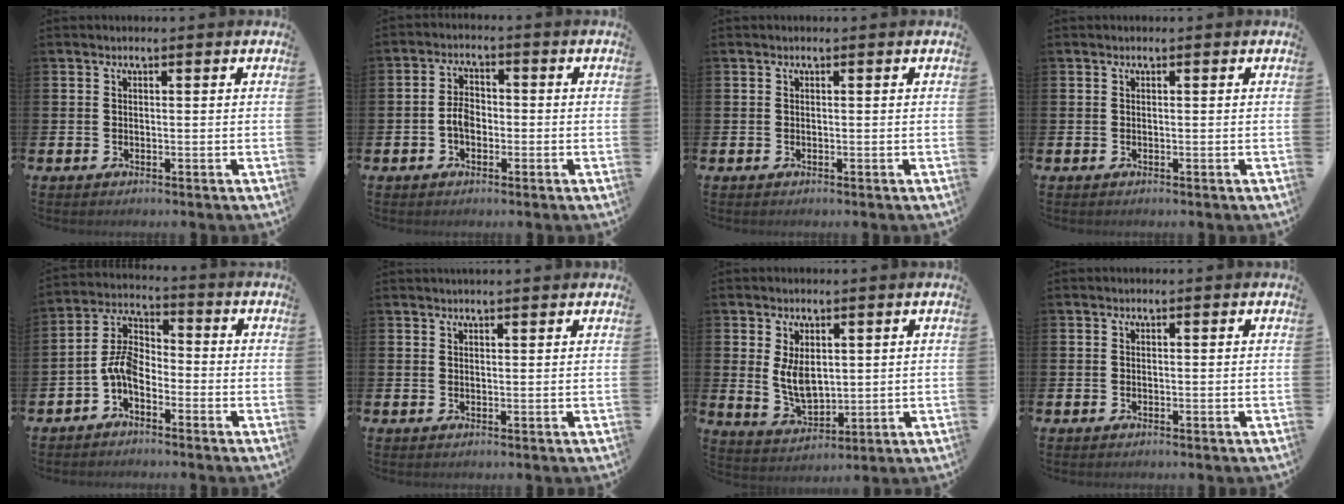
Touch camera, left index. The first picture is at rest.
{"total": 3.3, "force": [-1.0, 2.1, 2.4], "torque": [-0.036, 0.003, -0.021]}
{"total": 0.0}
{"total": 0.0}
{"total": 5.4, "force": [-2.1, 3.0, 4.0], "torque": [-0.093, -0.008, -0.050]}
{"total": 1.5, "force": [1.5, 0.0, 0.2], "torque": [0.003, -0.003, 0.025]}
{"total": 5.2, "force": [2.0, 2.8, 3.9], "torque": [-0.056, -0.015, 0.032]}
{"total": 0.0}